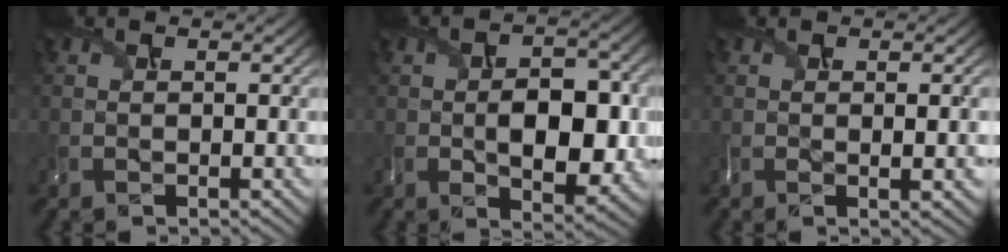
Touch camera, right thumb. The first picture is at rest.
{"total": 7.6, "force": [-1.0, 3.9, 6.5], "torque": [-0.115, -0.007, 0.001]}
{"total": 3.8, "force": [0.0, 1.0, 3.6], "torque": [-0.043, 0.012, 0.006]}